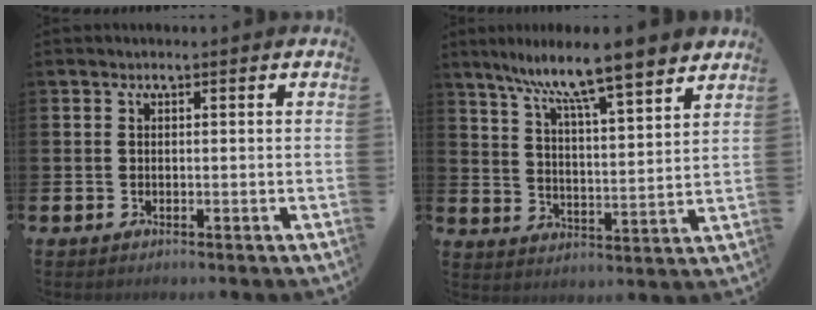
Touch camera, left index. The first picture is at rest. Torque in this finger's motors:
{"motor_torque": [0.37, -0.15, 1.04, 0.21]}